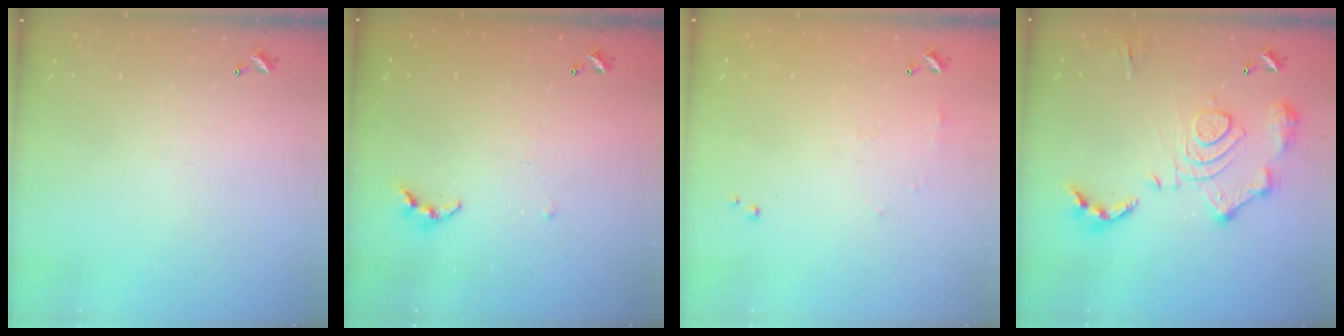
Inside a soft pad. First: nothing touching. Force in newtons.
{"total": 4.0, "press": 3.9, "slide": 0.5}
{"total": 5.4, "press": 5.3, "slide": 0.6}
{"total": 16.6, "press": 16.6, "slide": 1.7}